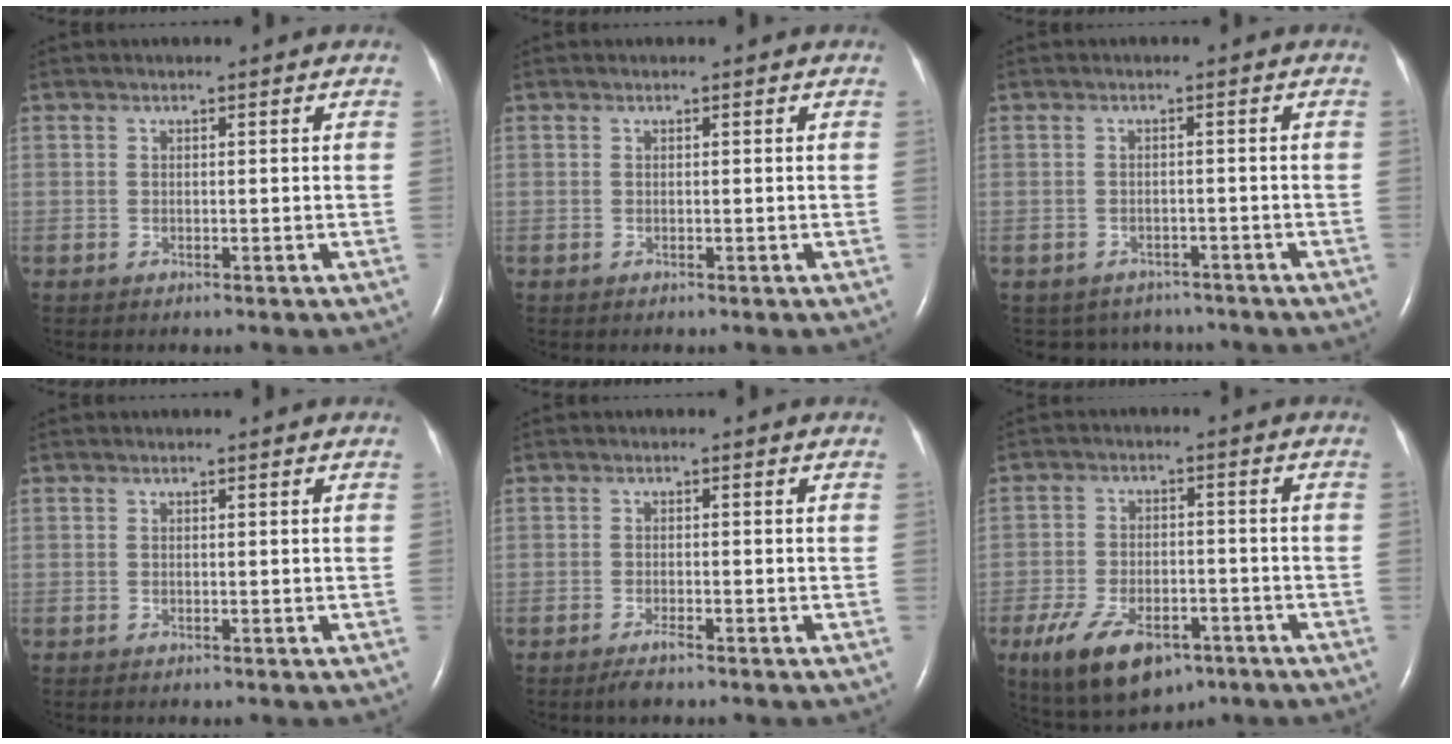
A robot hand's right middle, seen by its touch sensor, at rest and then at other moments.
{"total": 0.0}
{"total": 5.7, "force": [-5.0, 2.7, -0.2], "torque": [0.004, 0.011, -0.060]}
{"total": 0.0}
{"total": 1.9, "force": [-1.5, 0.1, 1.2], "torque": [-0.032, -0.005, -0.028]}
{"total": 12.0, "force": [-6.9, 5.8, 7.8], "torque": [-0.144, -0.008, -0.107]}